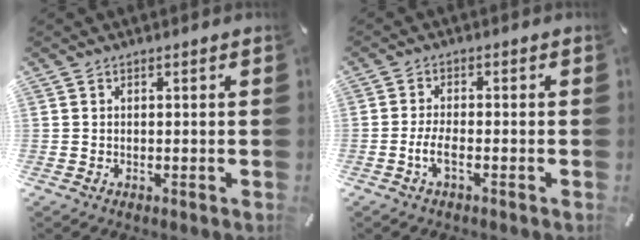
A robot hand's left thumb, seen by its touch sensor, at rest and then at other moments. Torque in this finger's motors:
{"motor_torque": [-0.12, 0.21, 0.13, 0.12, 0.08]}